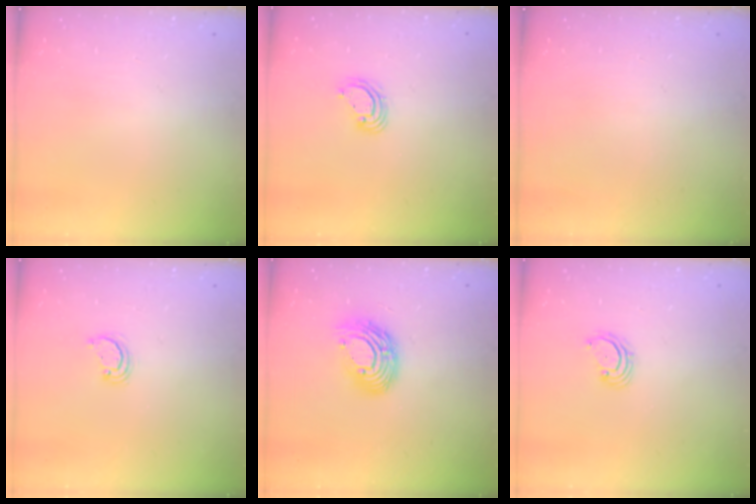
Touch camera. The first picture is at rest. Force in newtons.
{"total": 5.2, "press": 5.2, "slide": 0.3}
{"total": 0.0}
{"total": 2.5, "press": 2.5, "slide": 0.3}
{"total": 12.4, "press": 12.4, "slide": 1.0}
{"total": 2.7, "press": 2.7, "slide": 0.3}